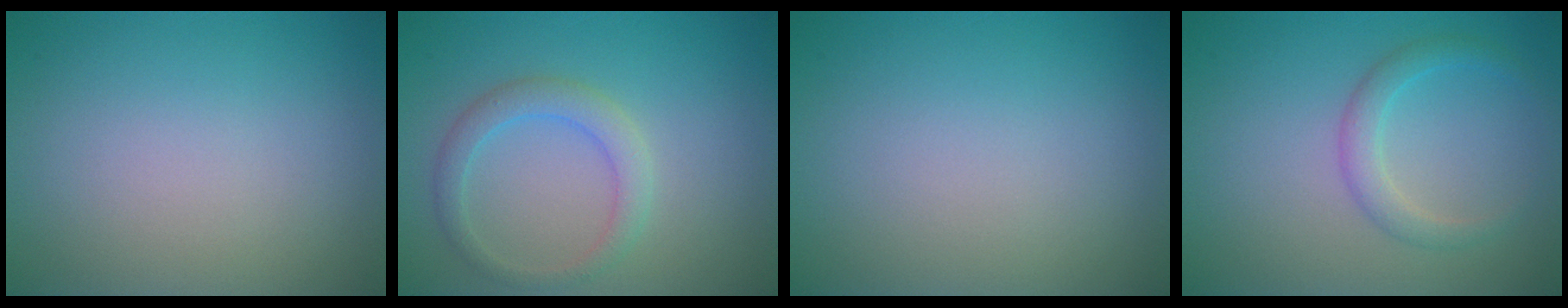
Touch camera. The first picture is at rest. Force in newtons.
{"total": 2.5, "press": 2.5, "slide": 0.1}
{"total": 0.0}
{"total": 2.1, "press": 2.1, "slide": 0.1}